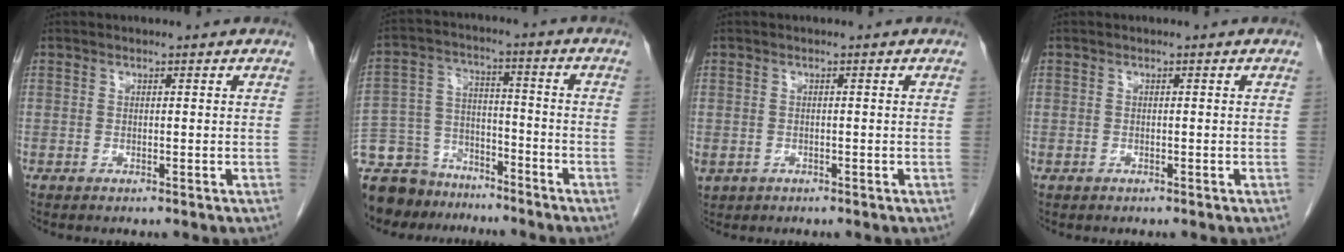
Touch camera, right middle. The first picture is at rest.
{"total": 15.9, "force": [-13.5, 7.5, 3.7], "torque": [-0.092, 0.022, -0.220]}
{"total": 3.1, "force": [-1.4, 2.6, 1.1], "torque": [-0.027, -0.005, -0.015]}
{"total": 0.0}